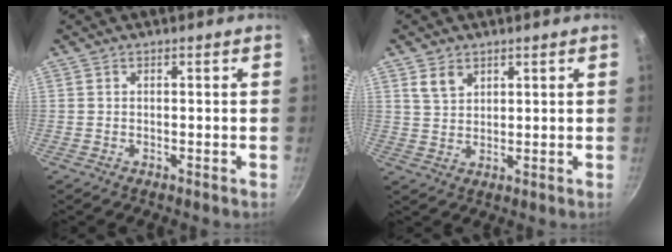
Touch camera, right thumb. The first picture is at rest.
{"total": 3.9, "force": [2.3, 2.6, 1.9], "torque": [-0.024, -0.014, 0.051]}